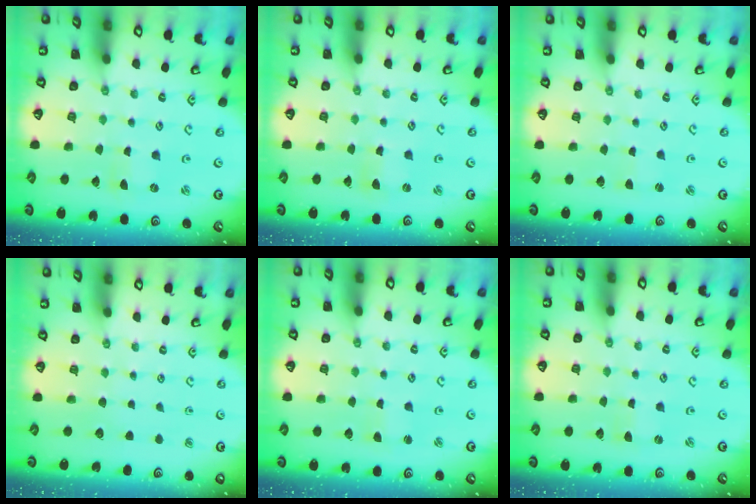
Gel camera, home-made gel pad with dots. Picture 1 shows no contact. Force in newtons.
{"total": 2.0, "press": 2.0, "slide": 0.1}
{"total": 0.9, "press": 0.8, "slide": 0.2}
{"total": 0.0}
{"total": 1.9, "press": 1.9, "slide": 0.4}
{"total": 0.0}